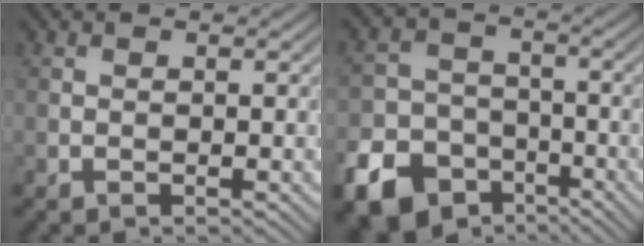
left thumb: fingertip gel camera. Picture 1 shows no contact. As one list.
[{"total": 11.9, "force": [-7.3, 8.2, 4.4], "torque": [-0.110, -0.041, -0.132]}]